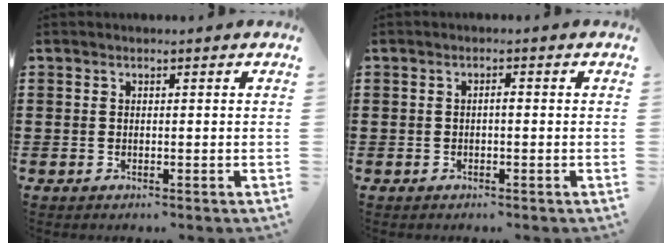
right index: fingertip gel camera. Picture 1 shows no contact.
{"total": 0.9, "force": [-0.3, 0.2, 0.8], "torque": [-0.017, -0.002, -0.005]}